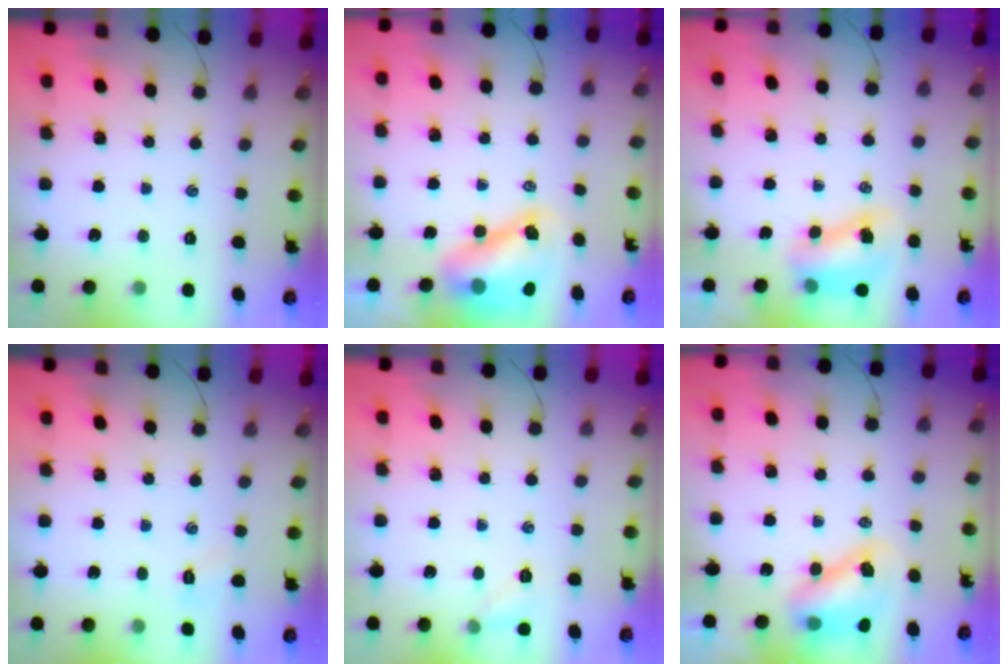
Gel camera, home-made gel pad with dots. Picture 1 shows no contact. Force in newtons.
{"total": 8.6, "press": 8.3, "slide": 2.3}
{"total": 8.2, "press": 8.1, "slide": 1.0}
{"total": 2.7, "press": 2.6, "slide": 0.7}
{"total": 5.3, "press": 5.0, "slide": 1.7}
{"total": 8.6, "press": 8.4, "slide": 1.9}